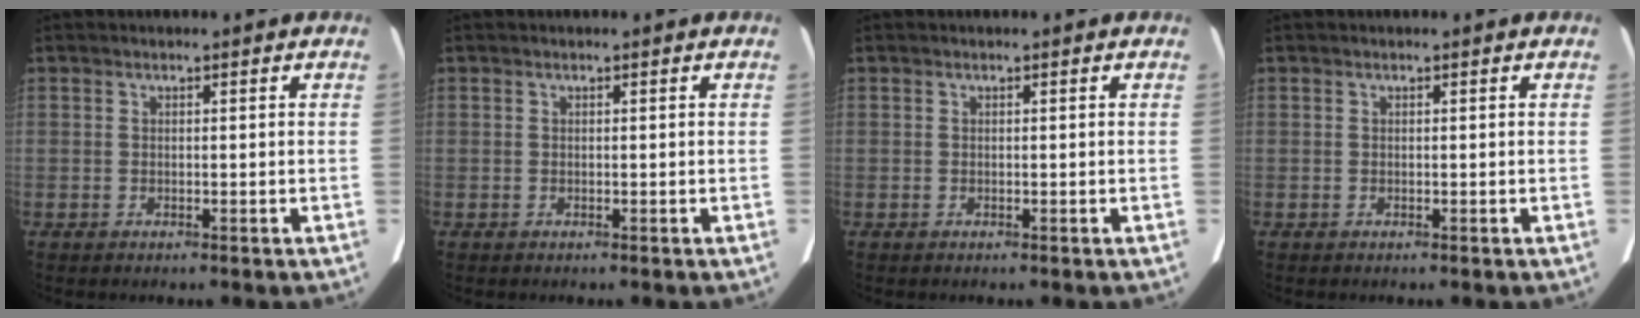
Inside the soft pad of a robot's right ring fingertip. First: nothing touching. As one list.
[{"total": 0.0}, {"total": 0.0}, {"total": 0.0}]